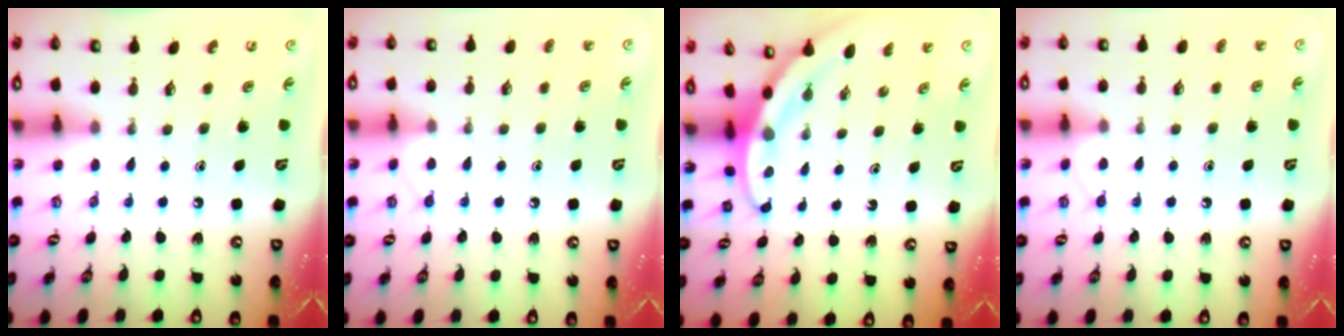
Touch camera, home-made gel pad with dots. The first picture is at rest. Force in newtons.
{"total": 5.1, "press": 5.1, "slide": 0.5}
{"total": 3.4, "press": 3.4, "slide": 0.1}
{"total": 5.1, "press": 5.1, "slide": 0.5}